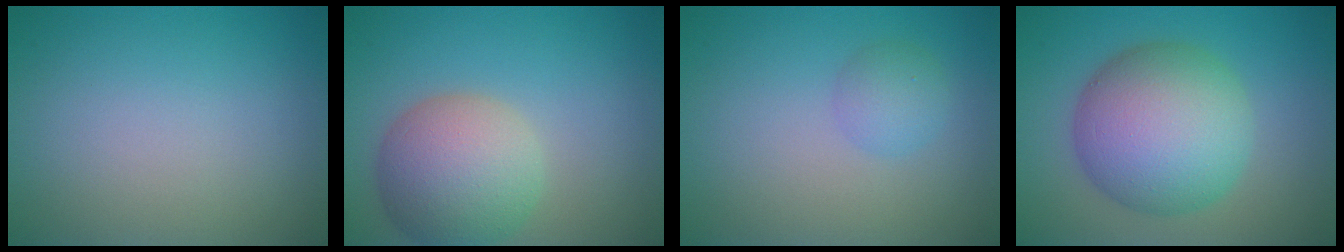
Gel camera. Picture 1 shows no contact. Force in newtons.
{"total": 7.0, "press": 6.9, "slide": 0.6}
{"total": 1.8, "press": 1.8, "slide": 0.1}
{"total": 10.0, "press": 10.0, "slide": 0.1}